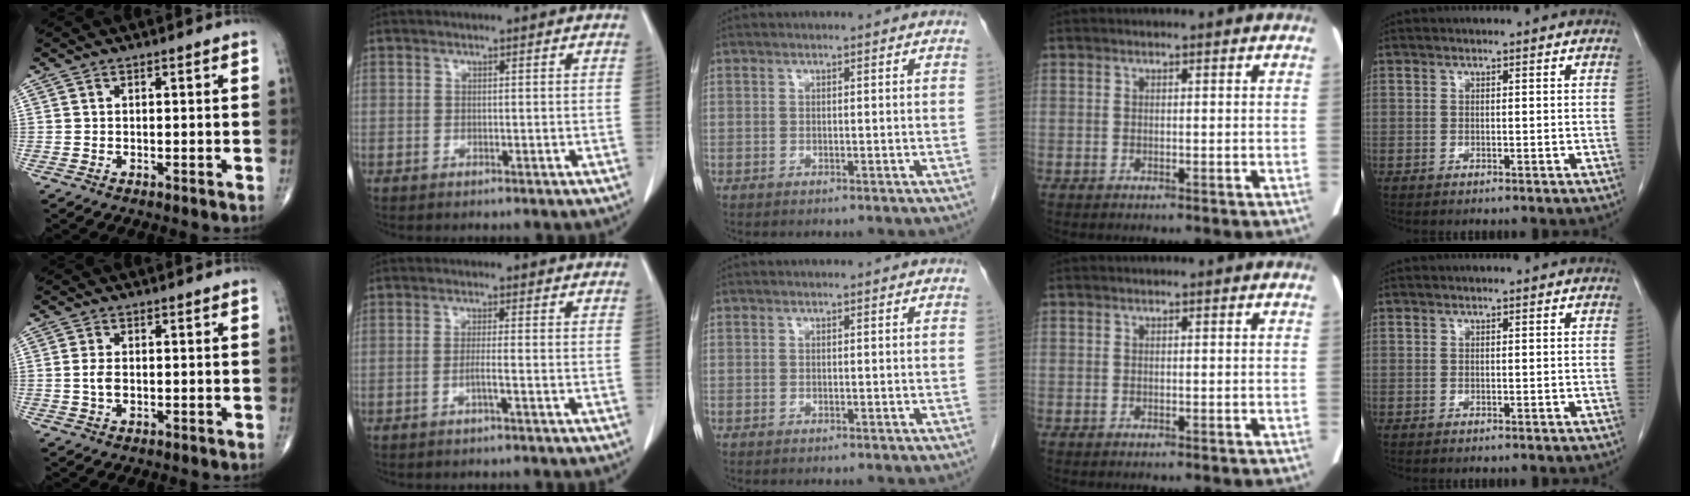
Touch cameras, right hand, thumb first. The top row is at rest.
{"thumb": {"total": 2.6, "force": [-0.1, 1.5, 2.1], "torque": [-0.044, -0.001, -0.003]}, "index": {"total": 1.7, "force": [-0.8, -0.4, 1.5], "torque": [-0.028, 0.000, -0.016]}}